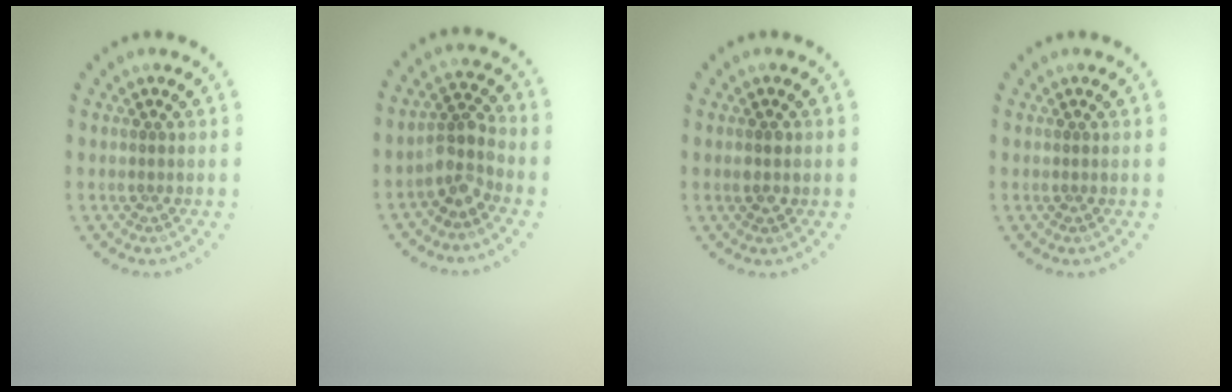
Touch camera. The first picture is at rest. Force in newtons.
{"total": 2.8, "press": 2.2, "slide": 1.8}
{"total": 1.5, "press": 1.5, "slide": 0.1}
{"total": 0.0}